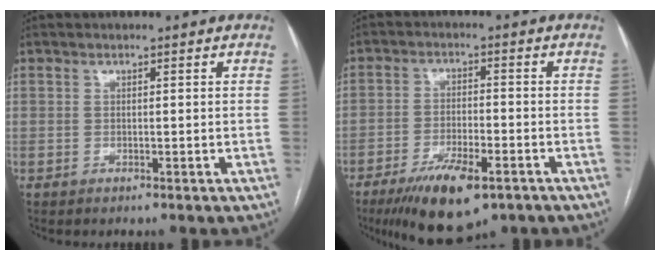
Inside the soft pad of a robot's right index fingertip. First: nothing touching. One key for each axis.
{"total": 11.2, "fx": -6.8, "fy": 3.4, "fz": 8.2, "tx": -0.141, "ty": -0.016, "tz": -0.109}